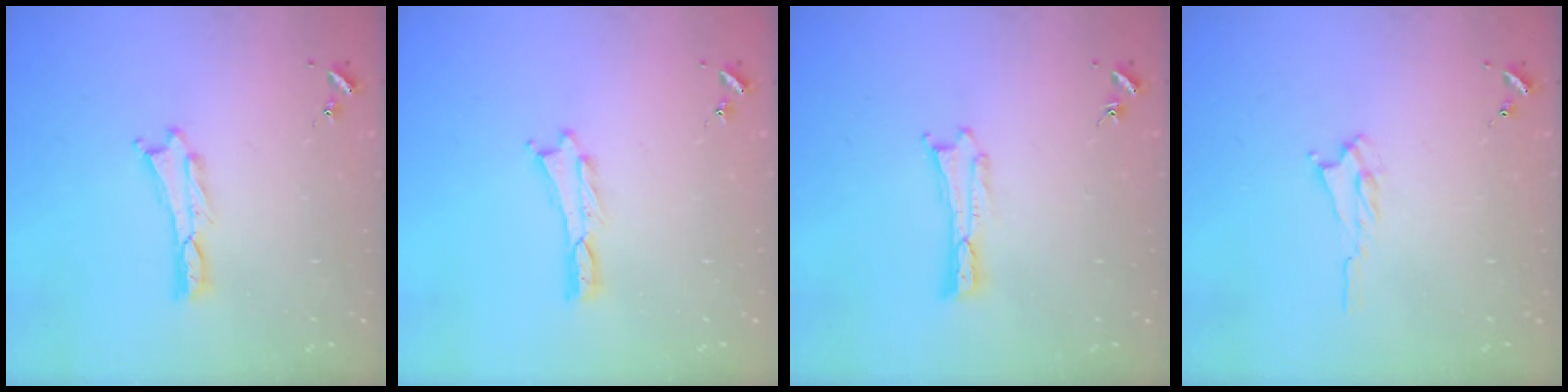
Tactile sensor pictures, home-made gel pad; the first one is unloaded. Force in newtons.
{"total": 0.0}
{"total": 0.0}
{"total": 1.6, "press": 1.5, "slide": 0.4}